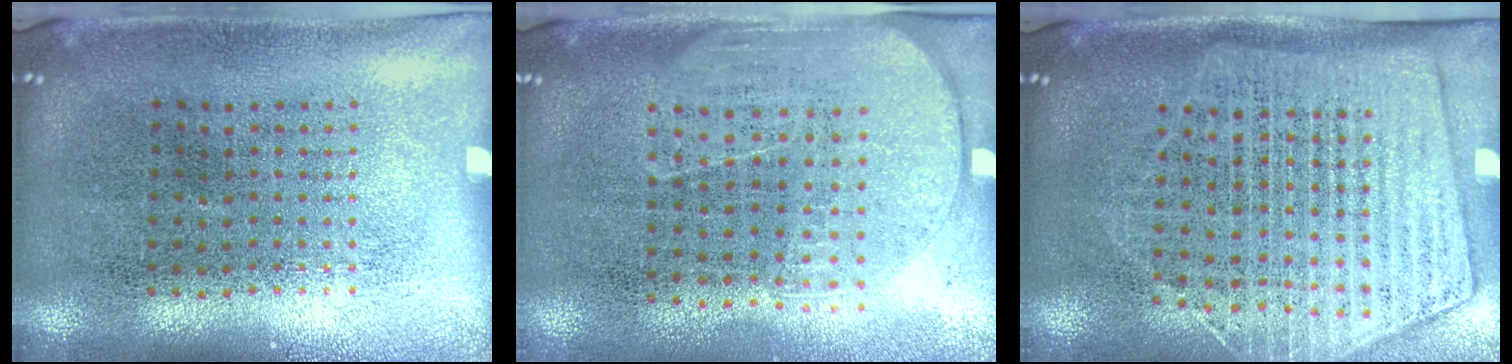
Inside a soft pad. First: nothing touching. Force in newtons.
{"total": 1.7, "press": 1.5, "slide": 0.9}
{"total": 1.8, "press": 1.5, "slide": 1.1}